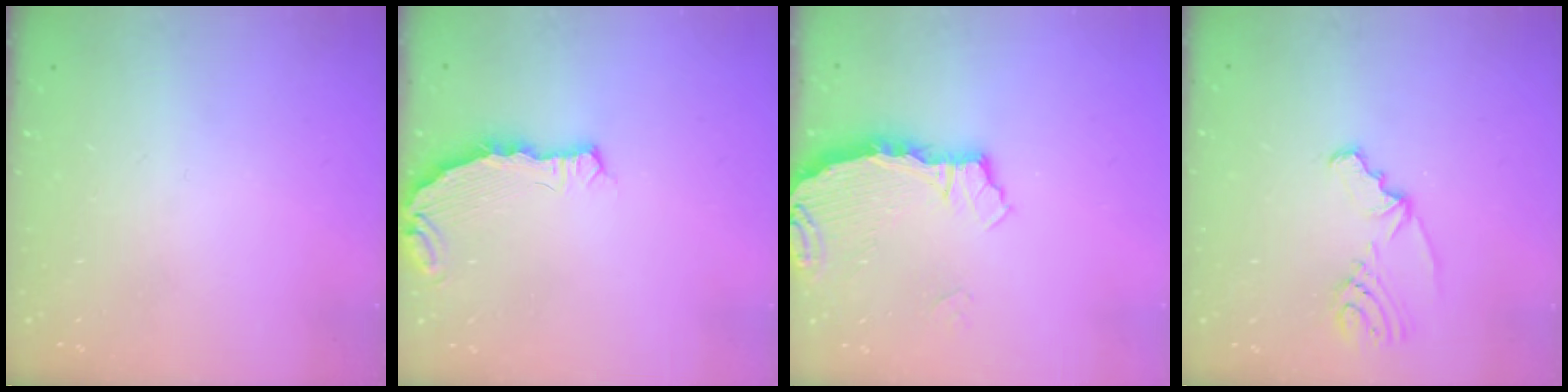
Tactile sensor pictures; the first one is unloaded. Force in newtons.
{"total": 7.2, "press": 5.1, "slide": 5.1}
{"total": 3.8, "press": 3.7, "slide": 0.4}
{"total": 5.9, "press": 4.7, "slide": 3.5}